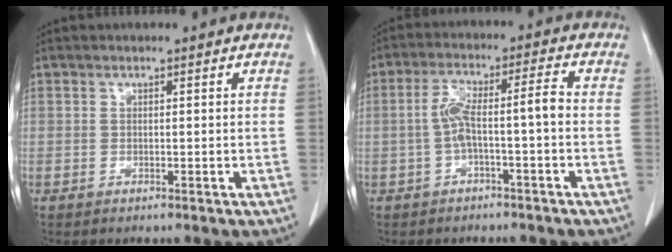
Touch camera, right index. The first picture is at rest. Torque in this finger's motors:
{"motor_torque": [0.61, -0.28, 0.34, 0.12]}